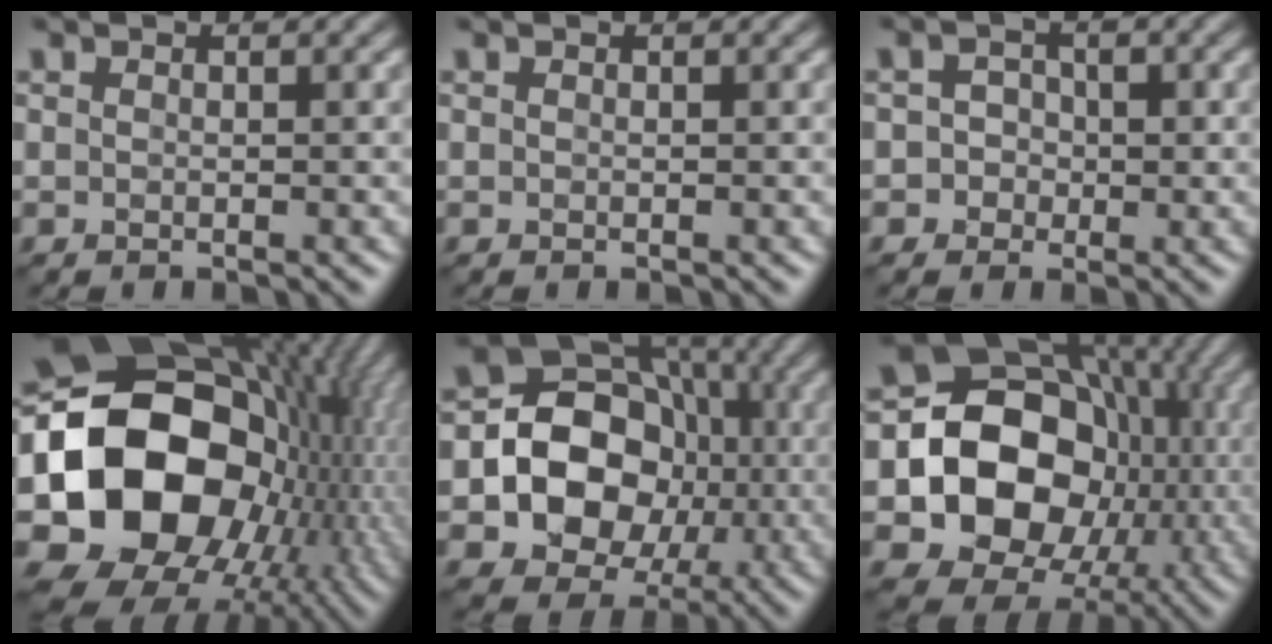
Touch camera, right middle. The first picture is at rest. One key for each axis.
{"total": 0.0}
{"total": 1.9, "fx": -0.7, "fy": 1.8, "fz": 0.3, "tx": 0.014, "ty": 0.006, "tz": -0.024}
{"total": 20.0, "fx": -0.7, "fy": 15.5, "fz": 12.7, "tx": -0.267, "ty": -0.006, "tz": 0.003}
{"total": 13.1, "fx": -1.7, "fy": 11.2, "fz": 6.5, "tx": -0.103, "ty": -0.003, "tz": -0.056}
{"total": 15.5, "fx": -1.7, "fy": 12.8, "fz": 8.7, "tx": -0.142, "ty": -0.014, "tz": -0.043}